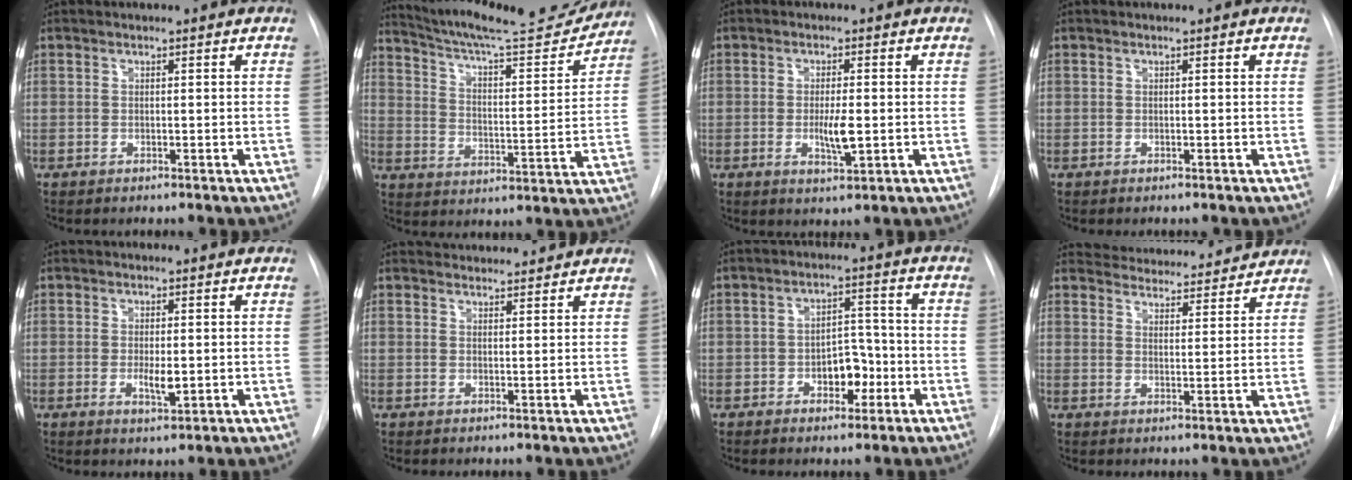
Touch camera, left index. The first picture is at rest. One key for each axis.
{"total": 20.5, "fx": 19.2, "fy": 2.1, "fz": 7.0, "tx": -0.114, "ty": -0.029, "tz": 0.272}
{"total": 4.2, "fx": -0.5, "fy": 1.0, "fz": 4.1, "tx": -0.075, "ty": -0.006, "tz": -0.007}
{"total": 0.0}
{"total": 2.8, "fx": -0.3, "fy": 0.9, "fz": 2.7, "tx": -0.048, "ty": -0.005, "tz": -0.002}
{"total": 5.0, "fx": 4.9, "fy": 1.0, "fz": 0.2, "tx": -0.002, "ty": 0.023, "tz": 0.063}
{"total": 5.5, "fx": -2.1, "fy": 3.2, "fz": 4.0, "tx": -0.052, "ty": 0.015, "tz": -0.029}
{"total": 15.1, "fx": 14.6, "fy": 3.0, "fz": 2.6, "tx": -0.025, "ty": 0.011, "tz": 0.185}